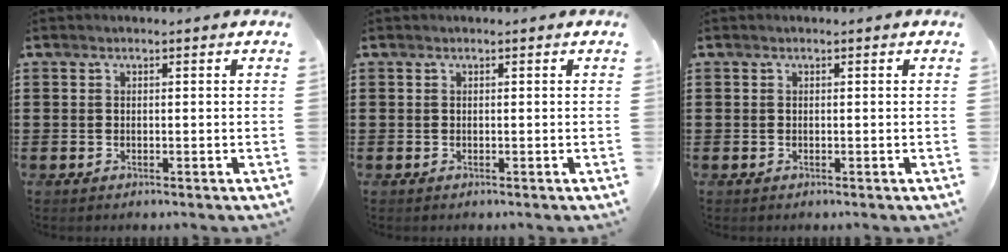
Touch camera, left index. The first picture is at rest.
{"total": 0.0}
{"total": 0.0}